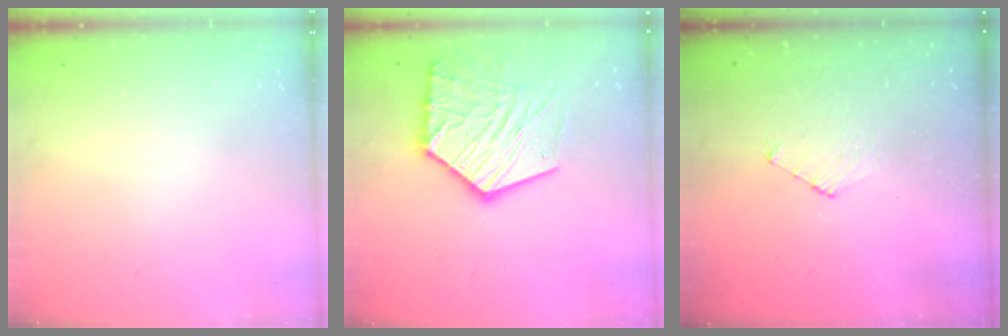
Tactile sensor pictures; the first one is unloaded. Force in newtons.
{"total": 19.1, "press": 19.0, "slide": 1.8}
{"total": 4.3, "press": 4.3, "slide": 0.4}